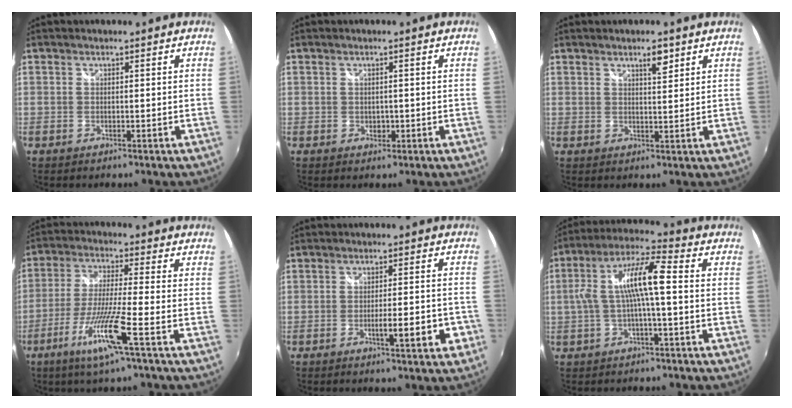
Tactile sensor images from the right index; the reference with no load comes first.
{"total": 1.3, "force": [-0.1, 1.1, 0.7], "torque": [-0.009, -0.001, 0.000]}
{"total": 3.1, "force": [2.0, 0.9, 2.2], "torque": [-0.031, 0.004, 0.033]}
{"total": 11.4, "force": [-5.5, -0.8, 9.9], "torque": [-0.212, -0.014, -0.108]}
{"total": 6.7, "force": [-2.8, 0.9, 6.0], "torque": [-0.094, -0.009, -0.039]}
{"total": 10.6, "force": [-0.4, 1.7, 10.5], "torque": [-0.206, 0.020, -0.007]}